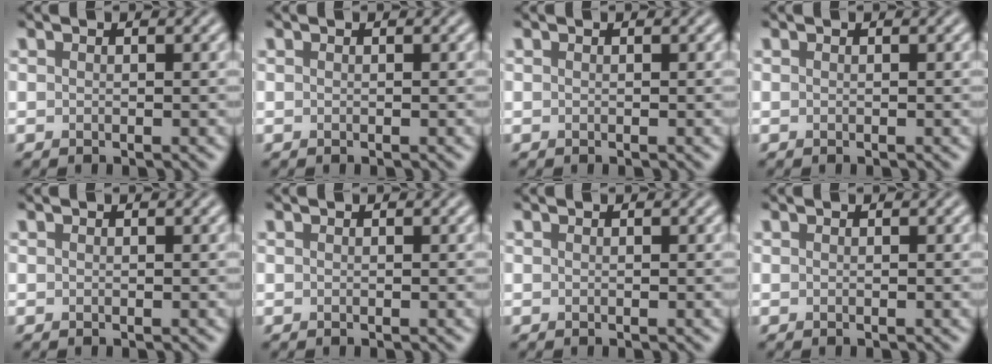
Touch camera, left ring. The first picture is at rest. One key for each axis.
{"total": 0.0}
{"total": 0.0}
{"total": 0.0}
{"total": 0.0}
{"total": 0.0}
{"total": 0.0}
{"total": 0.0}